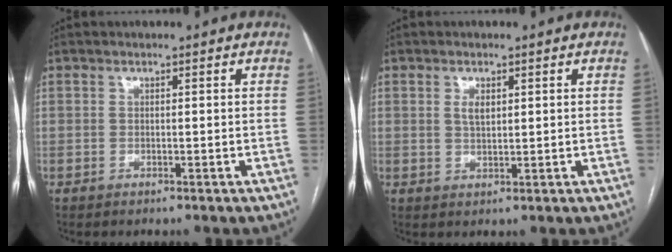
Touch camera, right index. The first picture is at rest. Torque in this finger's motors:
{"motor_torque": [0.21, 0.08, 0.18, 0.04]}